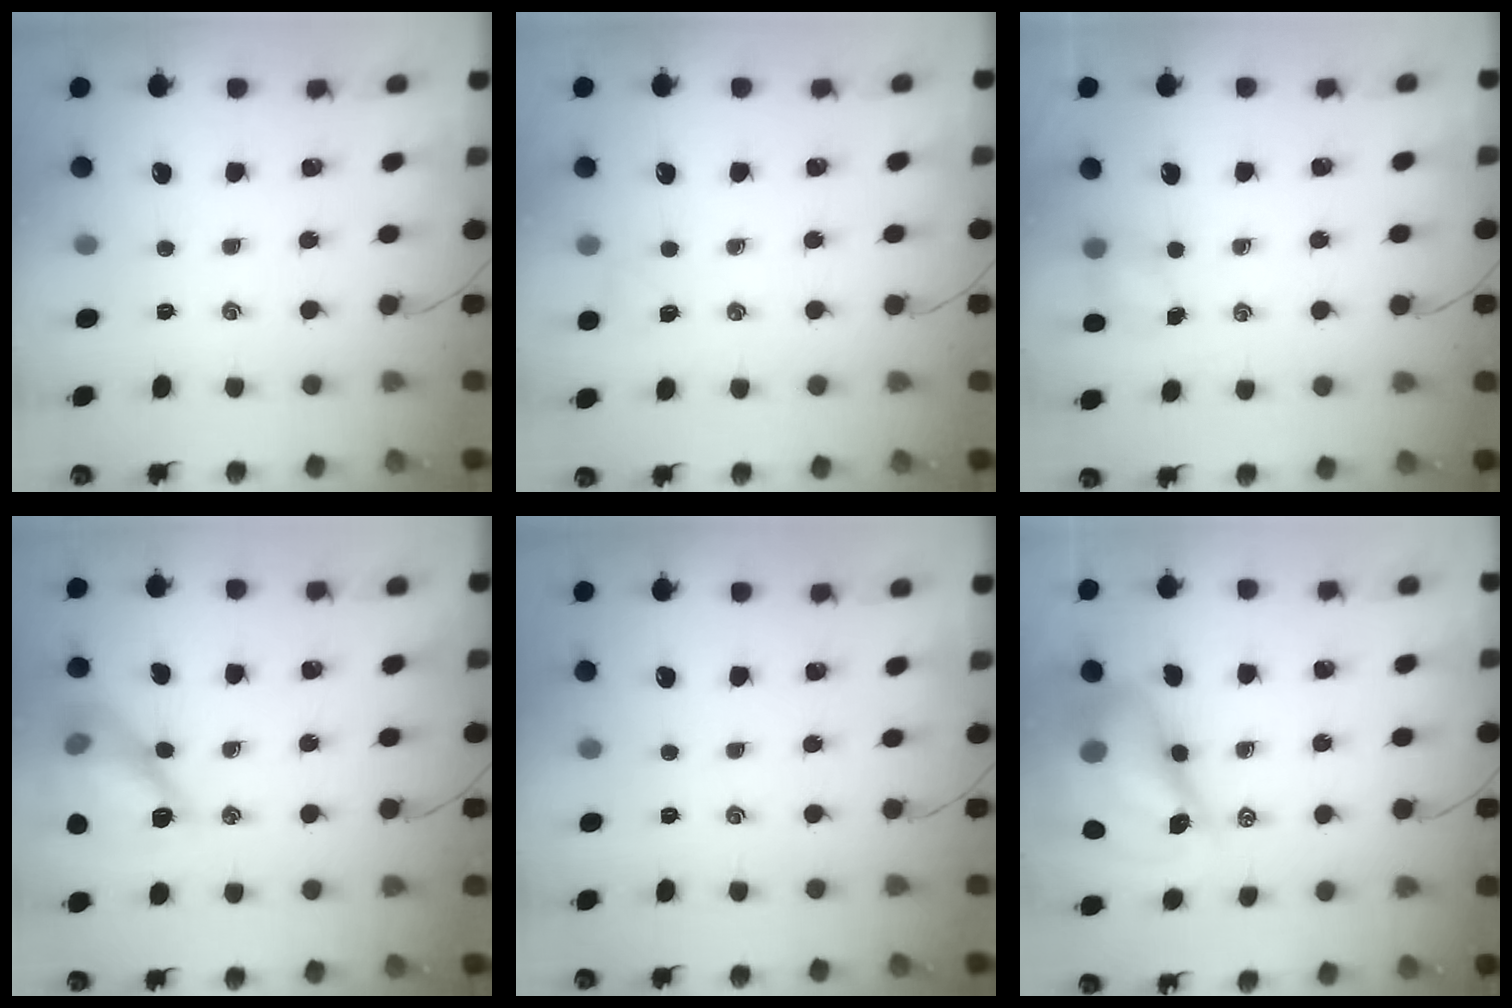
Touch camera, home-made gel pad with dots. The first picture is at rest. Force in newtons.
{"total": 3.2, "press": 3.1, "slide": 0.8}
{"total": 4.0, "press": 3.9, "slide": 1.0}
{"total": 14.3, "press": 14.2, "slide": 1.1}
{"total": 0.0}
{"total": 16.0, "press": 15.4, "slide": 4.4}